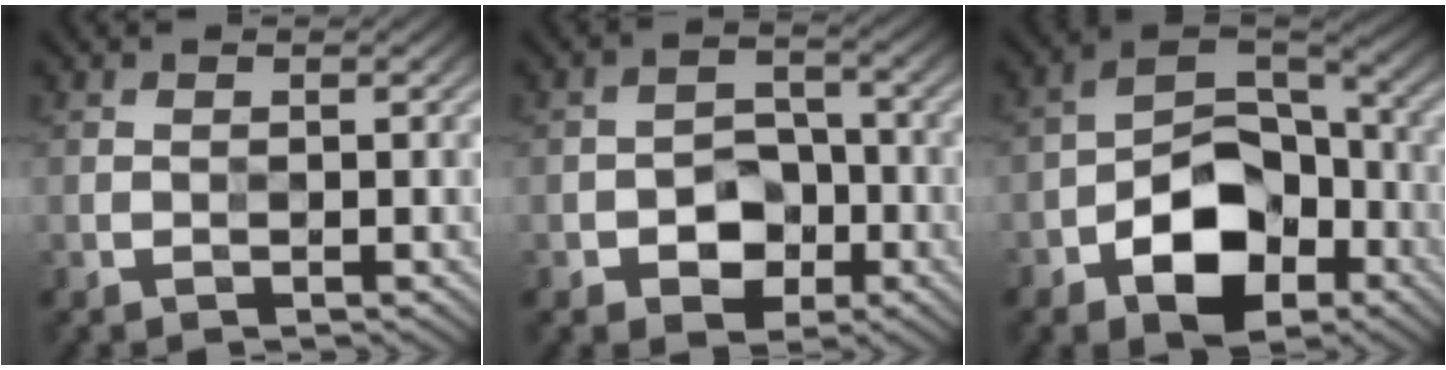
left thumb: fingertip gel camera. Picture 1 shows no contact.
{"total": 5.4, "force": [-2.2, 3.9, 3.1], "torque": [-0.041, 0.002, -0.044]}
{"total": 11.5, "force": [-5.3, 7.0, 7.5], "torque": [-0.136, -0.006, -0.100]}